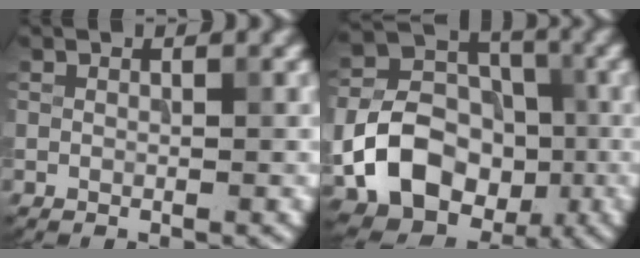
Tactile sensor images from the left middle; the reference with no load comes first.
{"total": 10.6, "force": [-3.1, 7.9, 6.2], "torque": [-0.121, -0.011, -0.058]}